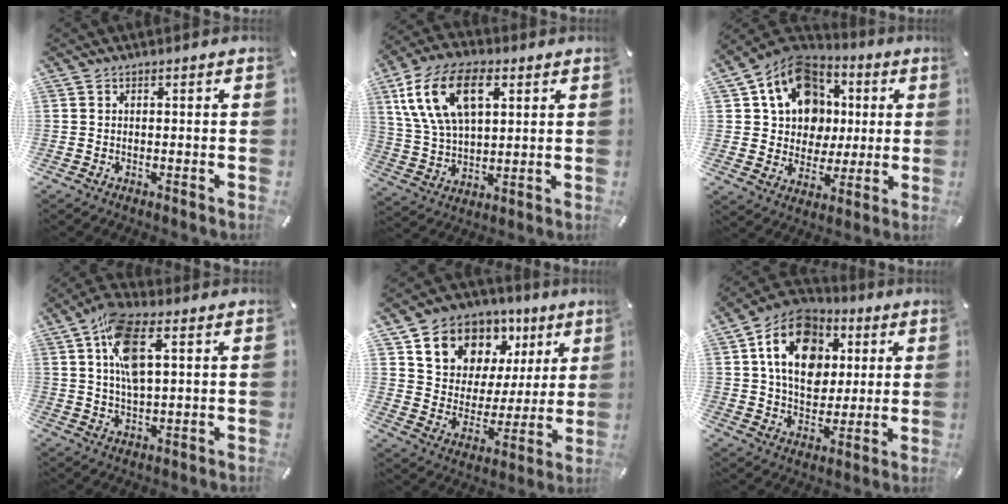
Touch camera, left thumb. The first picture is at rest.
{"total": 15.8, "force": [6.2, 9.4, 11.0], "torque": [-0.235, 0.002, 0.111]}
{"total": 15.4, "force": [4.7, 13.4, 6.1], "torque": [-0.107, -0.019, 0.097]}
{"total": 11.0, "force": [3.6, 4.8, 9.1], "torque": [-0.177, 0.001, 0.062]}
{"total": 11.9, "force": [7.6, 9.0, 2.1], "torque": [-0.043, -0.065, 0.139]}
{"total": 16.8, "force": [5.5, 12.9, 9.2], "torque": [-0.153, -0.009, 0.103]}